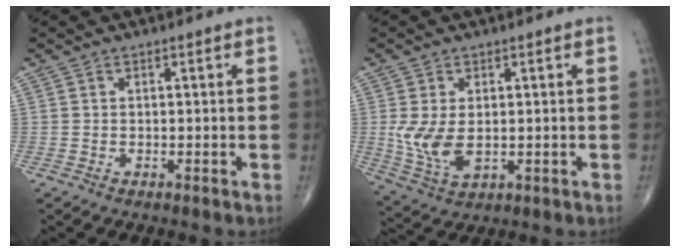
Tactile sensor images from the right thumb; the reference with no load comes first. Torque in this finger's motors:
{"motor_torque": [2.09, 2.04, 0.19, -0.31, 0.16]}